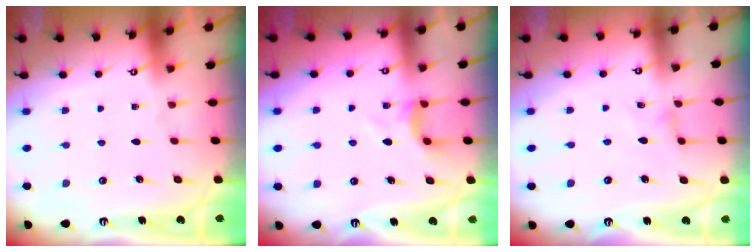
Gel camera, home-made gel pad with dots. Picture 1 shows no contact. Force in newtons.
{"total": 4.5, "press": 4.4, "slide": 0.7}
{"total": 0.9, "press": 0.8, "slide": 0.4}